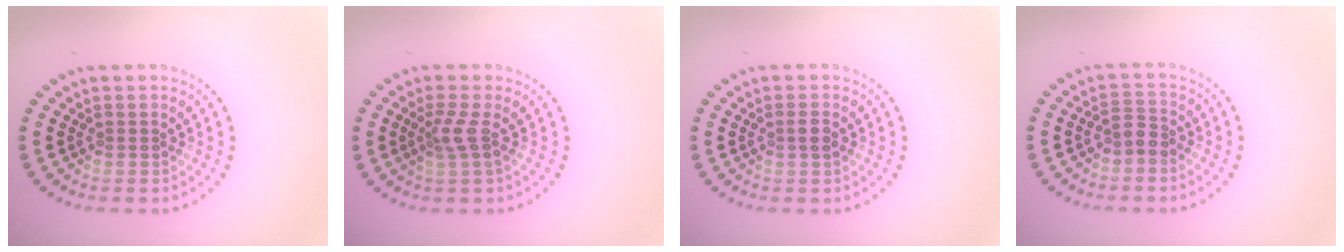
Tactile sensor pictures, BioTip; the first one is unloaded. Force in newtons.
{"total": 1.9, "press": 1.4, "slide": 1.3}
{"total": 1.1, "press": 1.0, "slide": 0.4}
{"total": 1.7, "press": 1.4, "slide": 0.9}